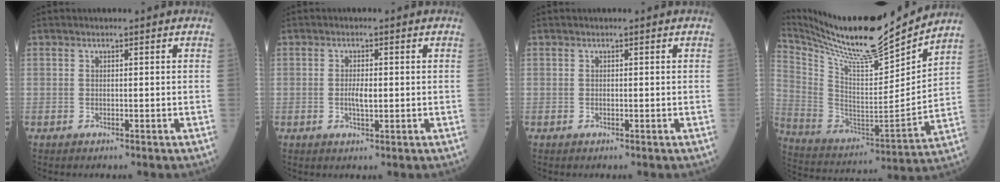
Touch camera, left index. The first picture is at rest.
{"total": 2.5, "force": [-0.2, 0.7, 2.3], "torque": [-0.049, 0.000, -0.002]}
{"total": 0.0}
{"total": 22.4, "force": [20.1, 1.0, 9.8], "torque": [-0.203, -0.034, 0.342]}